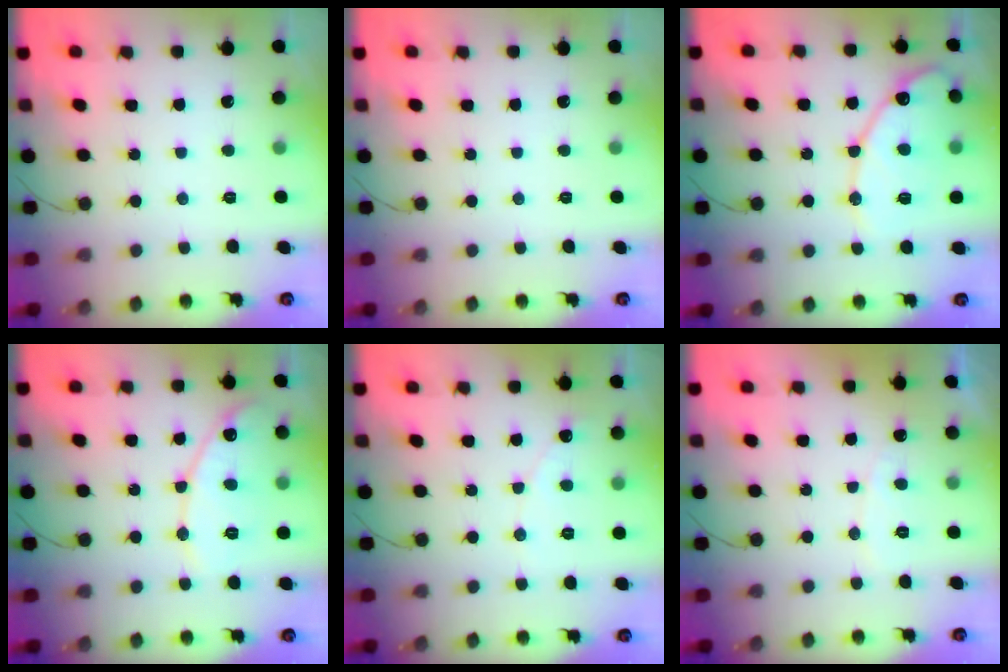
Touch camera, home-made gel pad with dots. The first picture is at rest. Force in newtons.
{"total": 0.0}
{"total": 14.7, "press": 14.7, "slide": 1.0}
{"total": 11.0, "press": 11.0, "slide": 1.0}
{"total": 2.3, "press": 2.3, "slide": 0.2}
{"total": 4.4, "press": 4.4, "slide": 0.3}